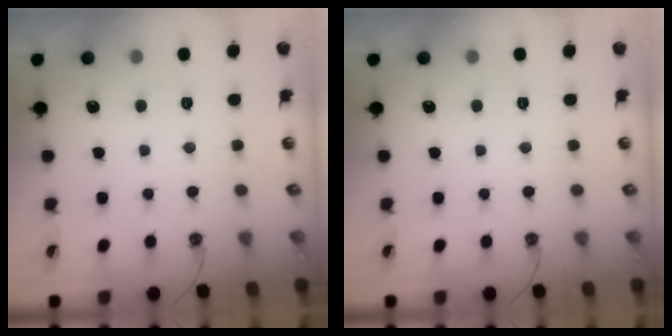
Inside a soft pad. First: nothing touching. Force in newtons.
{"total": 0.0}